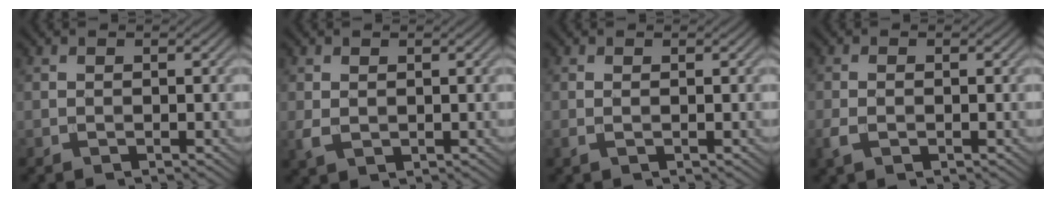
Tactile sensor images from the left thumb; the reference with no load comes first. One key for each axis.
{"total": 1.9, "fx": 0.2, "fy": 1.3, "fz": 1.4, "tx": -0.037, "ty": -0.003, "tz": 0.008}
{"total": 0.8, "fx": 0.0, "fy": 0.1, "fz": 0.8, "tx": -0.019, "ty": 0.001, "tz": 0.000}
{"total": 2.1, "fx": -0.7, "fy": 1.0, "fz": 1.7, "tx": -0.042, "ty": -0.003, "tz": -0.016}